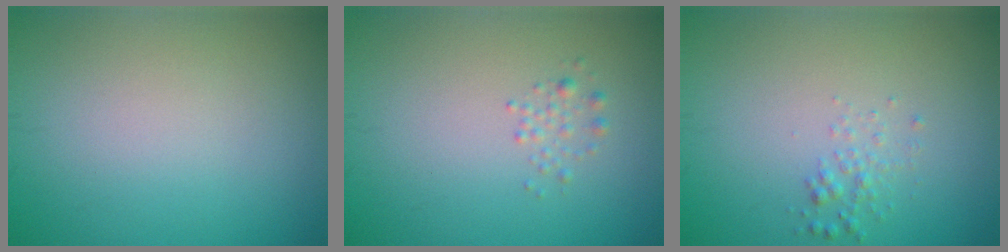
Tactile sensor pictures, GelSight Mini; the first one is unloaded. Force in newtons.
{"total": 1.0, "press": 1.0, "slide": 0.0}
{"total": 1.2, "press": 1.2, "slide": 0.0}